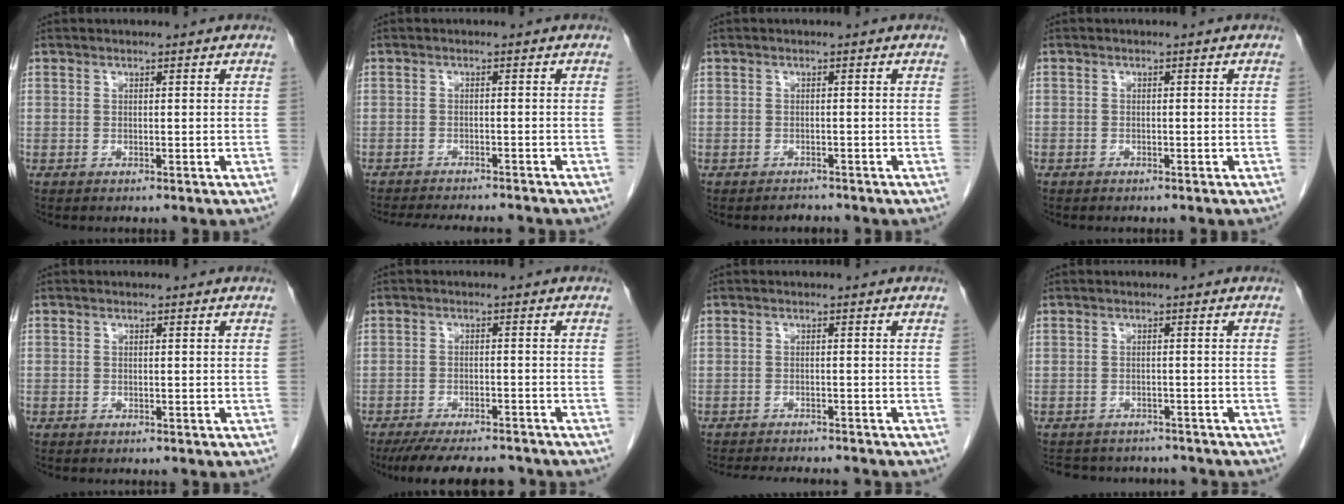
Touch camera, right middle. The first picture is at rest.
{"total": 11.7, "force": [-10.7, 1.9, 4.3], "torque": [-0.070, -0.010, -0.139]}
{"total": 1.0, "force": [-1.0, 0.2, -0.1], "torque": [-0.003, -0.004, -0.014]}
{"total": 0.7, "force": [-0.5, 0.5, 0.1], "torque": [-0.005, 0.004, -0.011]}
{"total": 0.6, "force": [-0.5, 0.4, 0.0], "torque": [-0.008, 0.003, -0.010]}
{"total": 12.6, "force": [-11.3, 2.5, 5.0], "torque": [-0.085, -0.008, -0.154]}
{"total": 10.5, "force": [-9.7, 1.6, 3.7], "torque": [-0.055, -0.009, -0.127]}
{"total": 10.5, "force": [-9.6, 3.5, 2.4], "torque": [-0.049, 0.012, -0.117]}